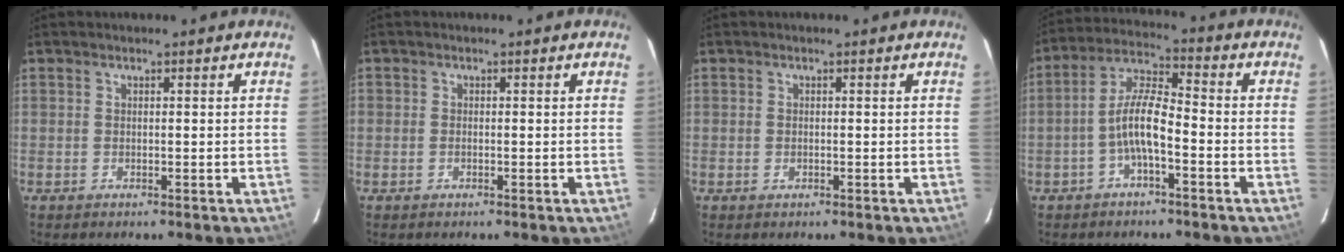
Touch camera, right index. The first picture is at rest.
{"total": 0.7, "force": [-0.2, 0.5, 0.3], "torque": [-0.007, 0.000, -0.005]}
{"total": 0.7, "force": [-0.1, 0.5, 0.5], "torque": [-0.010, 0.000, -0.001]}
{"total": 7.5, "force": [-2.8, 1.9, 6.6], "torque": [-0.141, 0.014, -0.053]}